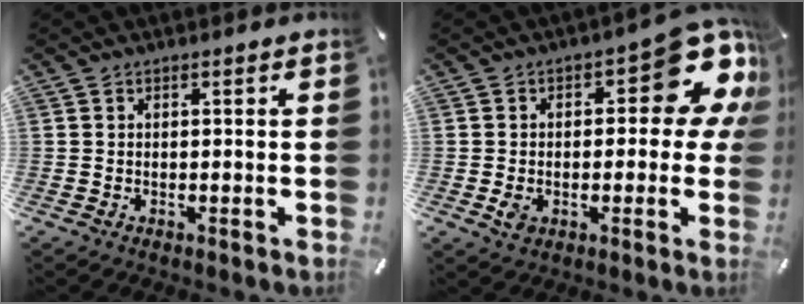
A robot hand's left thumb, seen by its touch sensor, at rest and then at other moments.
{"total": 15.5, "force": [5.9, 8.9, 11.2], "torque": [-0.126, -0.051, 0.101]}